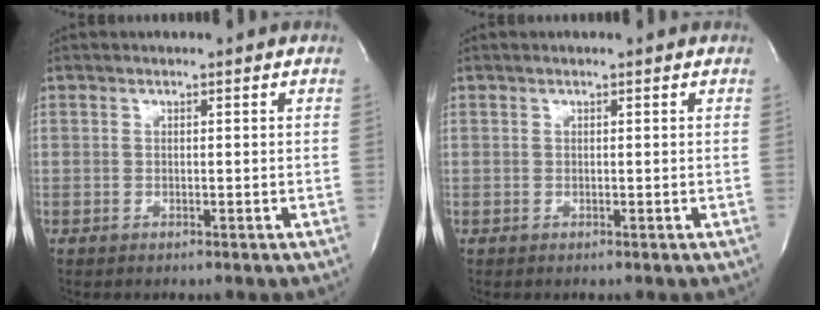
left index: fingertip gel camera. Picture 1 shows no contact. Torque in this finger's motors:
{"motor_torque": [0.27, -0.14, -0.04, 0.01]}